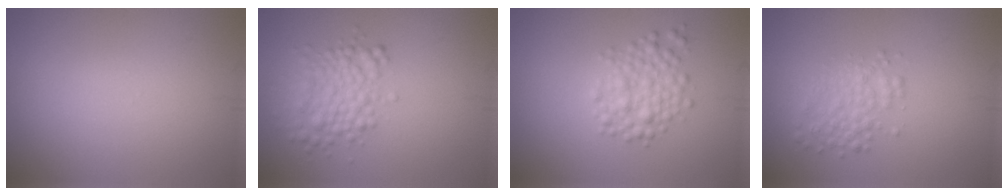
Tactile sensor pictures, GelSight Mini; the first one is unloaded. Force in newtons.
{"total": 3.8, "press": 3.8, "slide": 0.1}
{"total": 2.8, "press": 2.8, "slide": 0.1}
{"total": 2.6, "press": 2.6, "slide": 0.1}